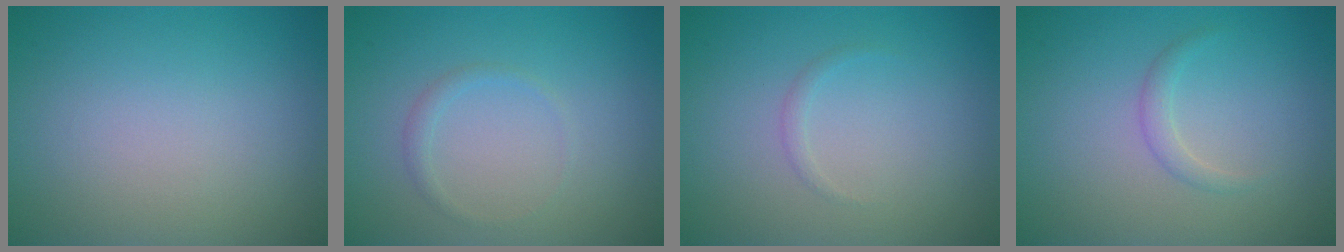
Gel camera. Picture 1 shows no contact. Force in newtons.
{"total": 0.9, "press": 0.9, "slide": 0.1}
{"total": 0.6, "press": 0.6, "slide": 0.1}
{"total": 1.2, "press": 1.1, "slide": 0.1}